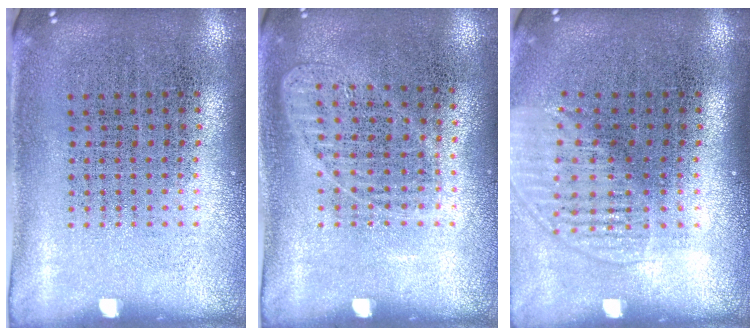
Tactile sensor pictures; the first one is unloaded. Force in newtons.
{"total": 1.0, "press": 0.9, "slide": 0.3}
{"total": 1.4, "press": 1.2, "slide": 0.6}